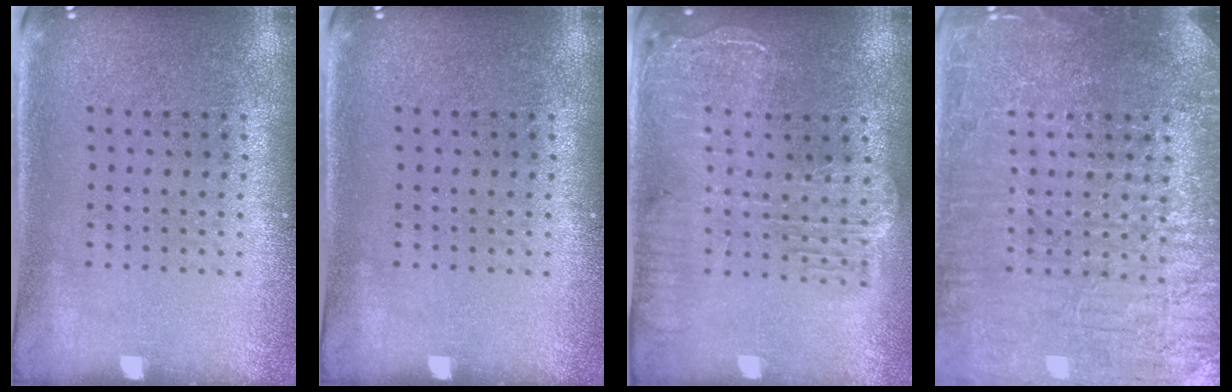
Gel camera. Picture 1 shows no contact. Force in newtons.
{"total": 0.0}
{"total": 2.2, "press": 2.0, "slide": 1.0}
{"total": 6.8, "press": 6.8, "slide": 1.0}